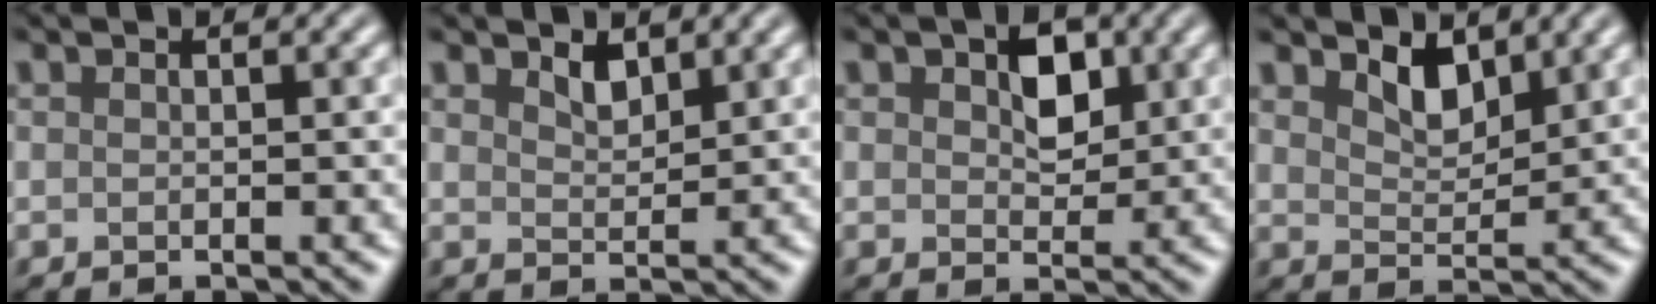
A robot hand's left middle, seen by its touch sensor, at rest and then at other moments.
{"total": 1.4, "force": [1.4, 0.3, 0.2], "torque": [-0.010, 0.002, 0.030]}
{"total": 3.0, "force": [1.3, 1.8, 2.0], "torque": [-0.033, 0.006, 0.025]}
{"total": 2.6, "force": [2.2, 0.9, 0.9], "torque": [-0.027, -0.002, 0.044]}